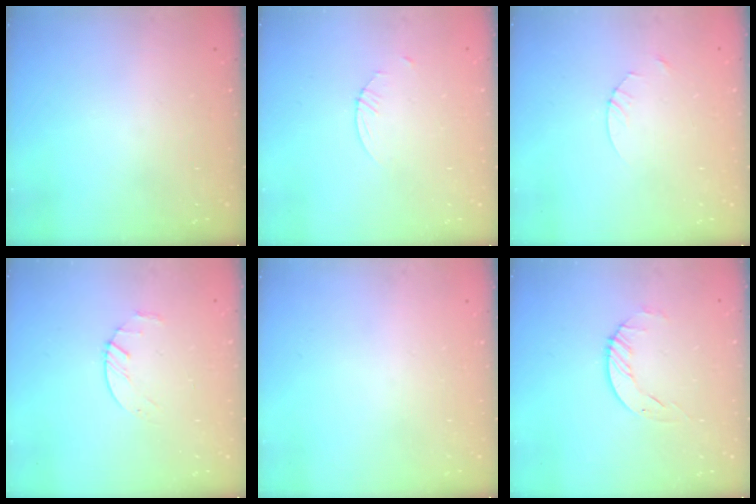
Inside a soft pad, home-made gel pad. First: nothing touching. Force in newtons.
{"total": 1.6, "press": 1.5, "slide": 0.2}
{"total": 2.5, "press": 2.5, "slide": 0.3}
{"total": 2.2, "press": 2.2, "slide": 0.3}
{"total": 0.0}
{"total": 2.5, "press": 2.5, "slide": 0.3}